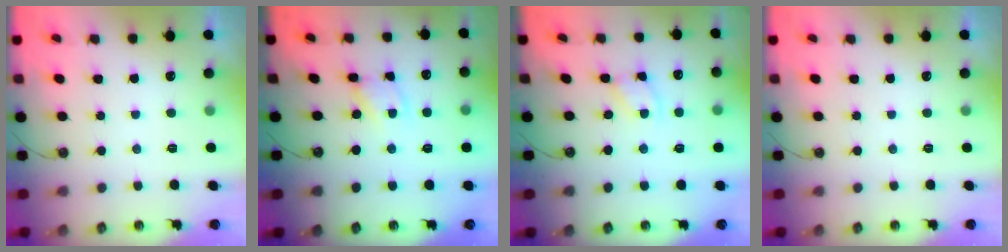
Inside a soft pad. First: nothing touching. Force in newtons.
{"total": 3.7, "press": 3.7, "slide": 0.2}
{"total": 2.7, "press": 2.7, "slide": 0.4}
{"total": 0.0}